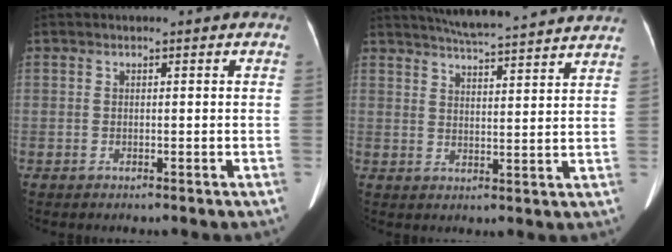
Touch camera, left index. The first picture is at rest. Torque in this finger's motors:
{"motor_torque": [0.63, -1.20, 0.02, 0.05]}